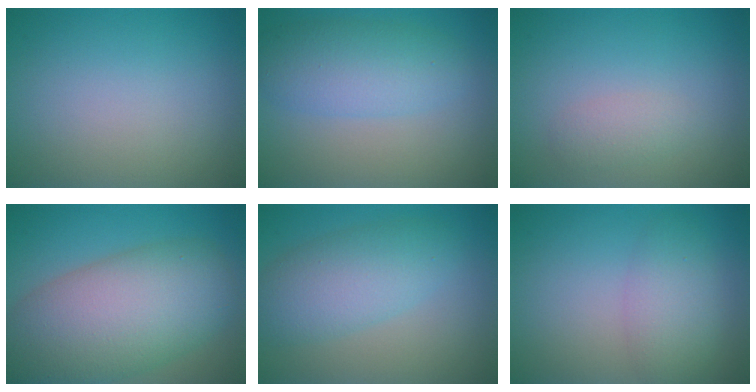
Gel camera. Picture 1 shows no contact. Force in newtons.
{"total": 4.8, "press": 4.8, "slide": 0.1}
{"total": 1.5, "press": 1.5, "slide": 0.1}
{"total": 11.4, "press": 11.3, "slide": 0.8}
{"total": 4.9, "press": 4.9, "slide": 0.1}
{"total": 3.5, "press": 3.5, "slide": 0.1}